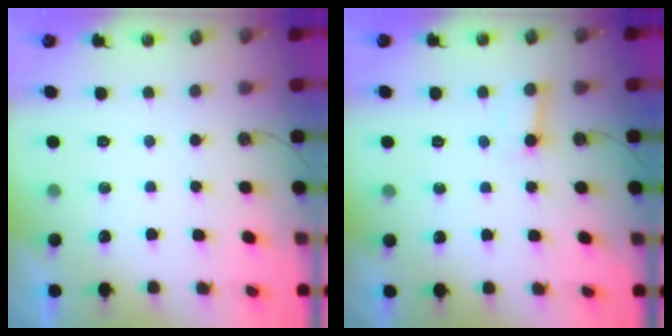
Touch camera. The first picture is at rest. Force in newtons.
{"total": 5.7, "press": 5.7, "slide": 0.2}